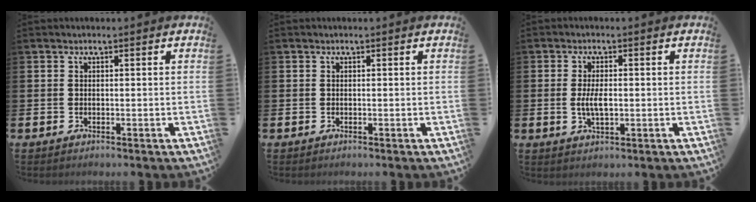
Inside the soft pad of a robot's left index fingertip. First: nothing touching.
{"total": 0.0}
{"total": 3.6, "force": [-0.1, 1.6, 3.2], "torque": [-0.062, -0.001, -0.006]}